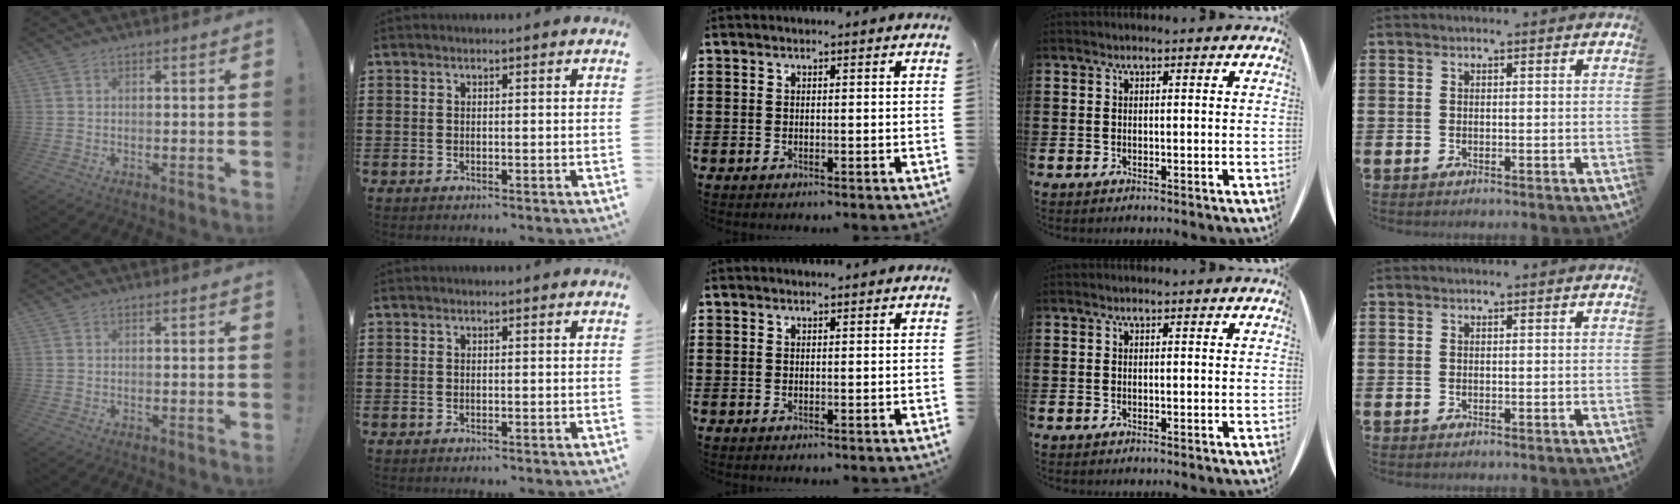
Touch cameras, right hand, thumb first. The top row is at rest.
{}